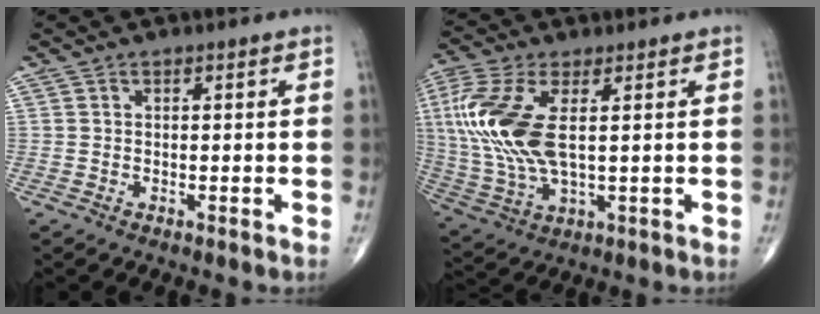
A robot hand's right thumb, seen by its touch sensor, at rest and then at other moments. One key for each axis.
{"total": 16.0, "fx": 2.6, "fy": 7.2, "fz": 14.0, "tx": -0.336, "ty": -0.003, "tz": 0.056}